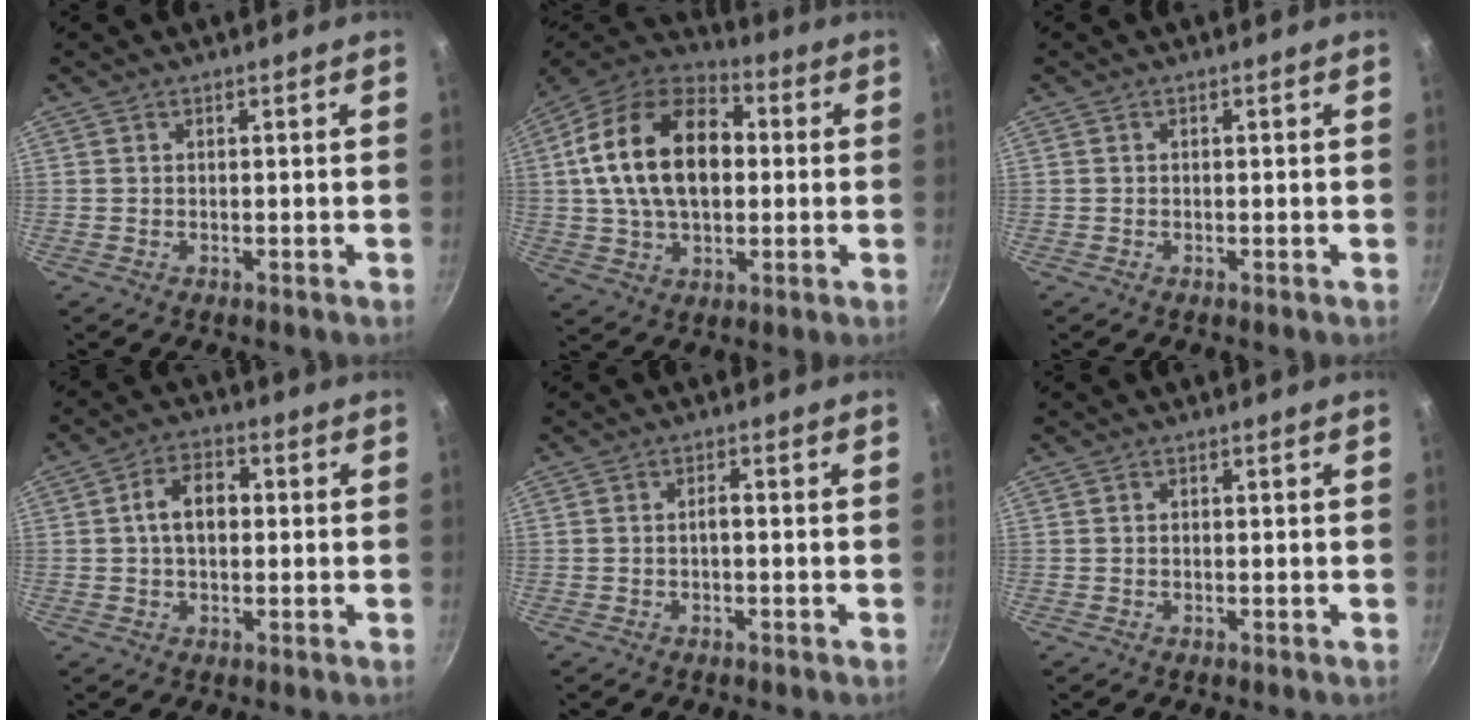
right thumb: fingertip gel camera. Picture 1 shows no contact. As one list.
[{"total": 21.9, "force": [2.4, 14.0, 16.6], "torque": [-0.267, 0.029, 0.028]}, {"total": 0.0}, {"total": 7.4, "force": [0.5, 4.8, 5.5], "torque": [-0.073, 0.021, -0.001]}, {"total": 1.5, "force": [-0.5, 0.5, 1.3], "torque": [-0.025, 0.012, -0.010]}, {"total": 0.6, "force": [0.0, 0.5, 0.3], "torque": [-0.004, 0.004, -0.002]}]